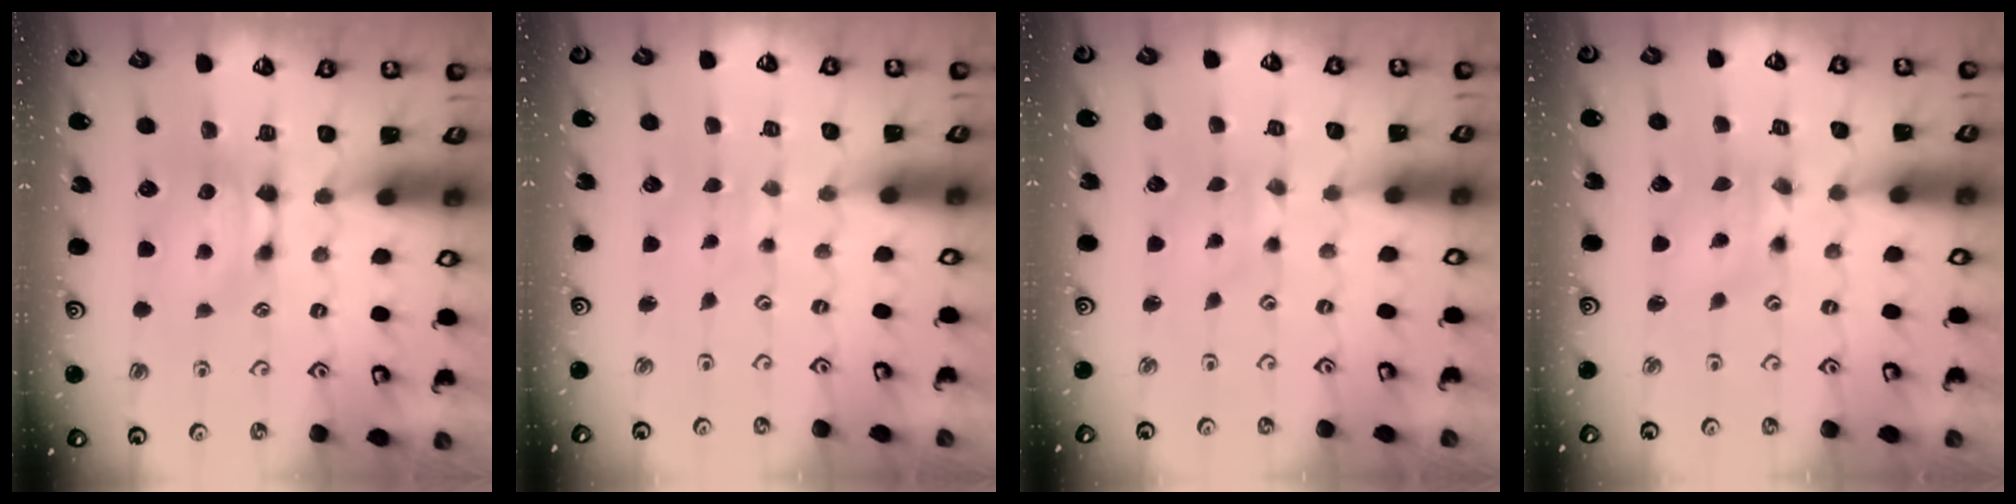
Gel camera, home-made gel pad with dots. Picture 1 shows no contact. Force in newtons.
{"total": 5.6, "press": 5.6, "slide": 0.3}
{"total": 4.7, "press": 4.6, "slide": 0.6}
{"total": 1.4, "press": 0.9, "slide": 1.1}